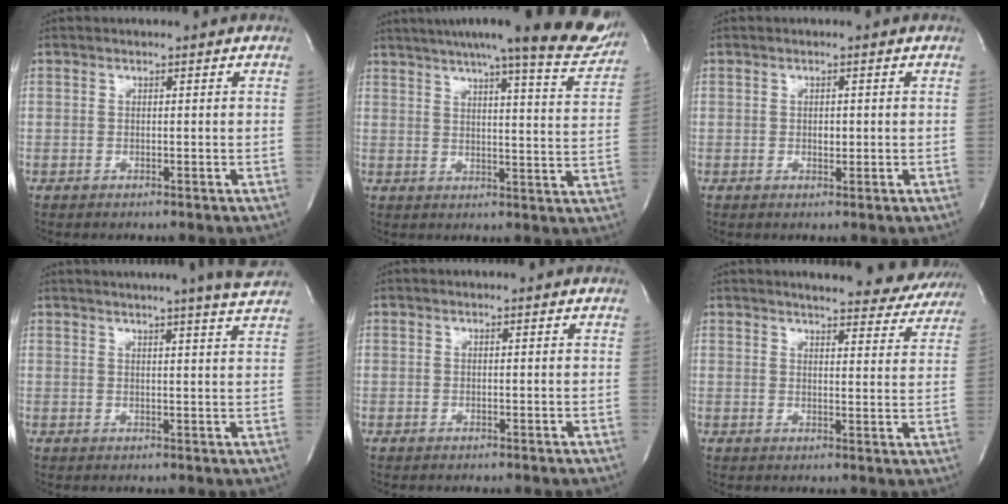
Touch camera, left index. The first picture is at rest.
{"total": 20.9, "force": [18.1, 1.7, 10.4], "torque": [-0.141, -0.030, 0.215]}
{"total": 1.1, "force": [0.0, 0.7, 0.9], "torque": [-0.013, 0.000, 0.001]}
{"total": 10.5, "force": [9.3, -1.4, 4.6], "torque": [-0.071, -0.009, 0.101]}
{"total": 0.0}
{"total": 16.7, "force": [15.8, 3.0, 4.5], "torque": [-0.043, -0.034, 0.171]}